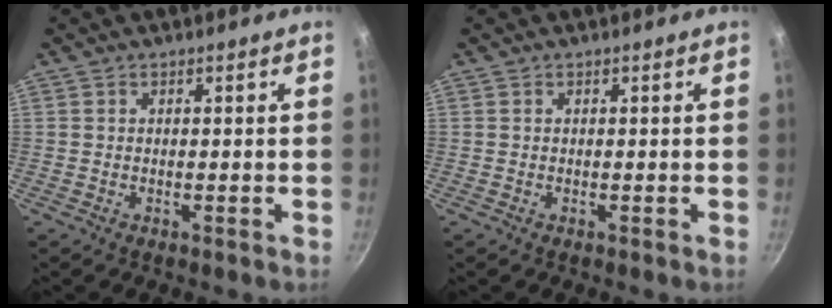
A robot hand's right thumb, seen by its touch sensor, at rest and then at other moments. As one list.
[{"total": 0.0}]